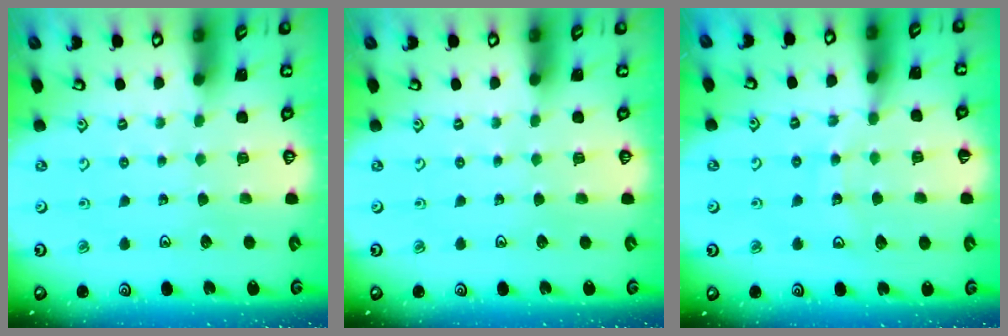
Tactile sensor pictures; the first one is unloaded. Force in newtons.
{"total": 0.0}
{"total": 10.1, "press": 10.0, "slide": 1.3}